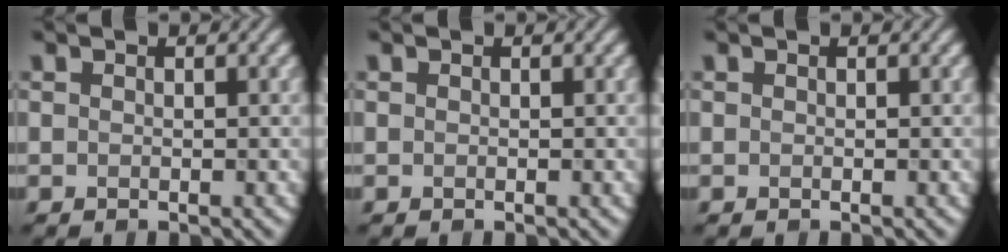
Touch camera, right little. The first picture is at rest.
{"total": 0.0}
{"total": 0.0}